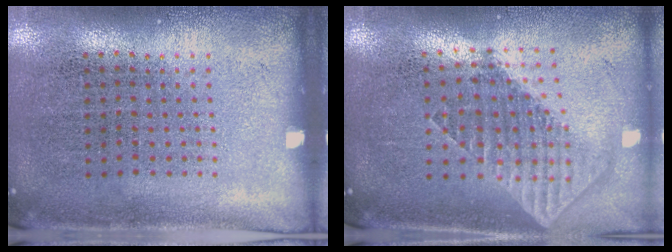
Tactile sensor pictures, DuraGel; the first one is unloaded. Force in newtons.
{"total": 1.9, "press": 1.5, "slide": 1.1}